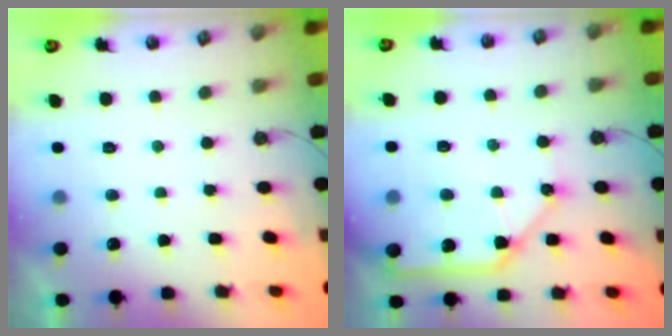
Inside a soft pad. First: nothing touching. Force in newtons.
{"total": 14.5, "press": 14.3, "slide": 2.0}